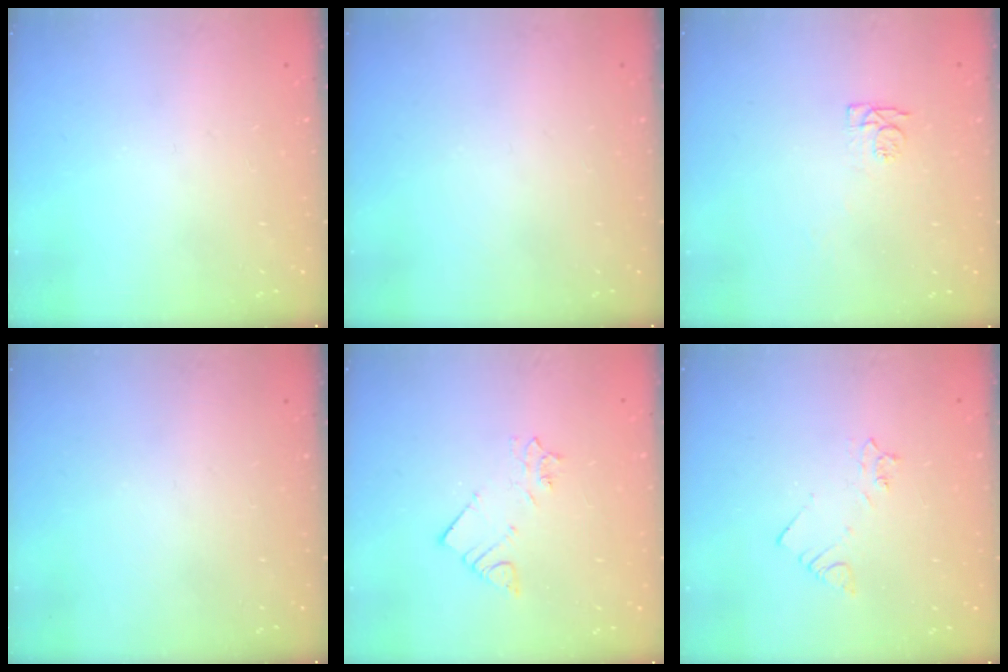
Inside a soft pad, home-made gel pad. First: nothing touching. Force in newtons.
{"total": 0.0}
{"total": 4.5, "press": 4.4, "slide": 0.8}
{"total": 0.0}
{"total": 2.2, "press": 2.2, "slide": 0.1}
{"total": 3.2, "press": 3.2, "slide": 0.4}